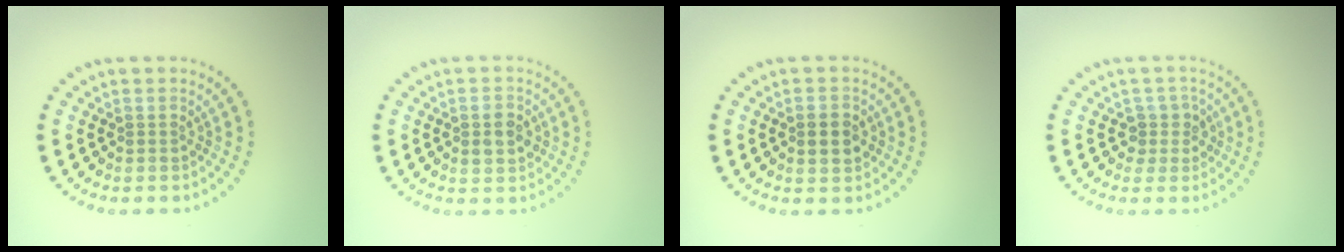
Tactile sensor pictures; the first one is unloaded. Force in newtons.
{"total": 2.2, "press": 2.2, "slide": 0.1}
{"total": 2.4, "press": 2.4, "slide": 0.1}
{"total": 2.0, "press": 1.5, "slide": 1.2}